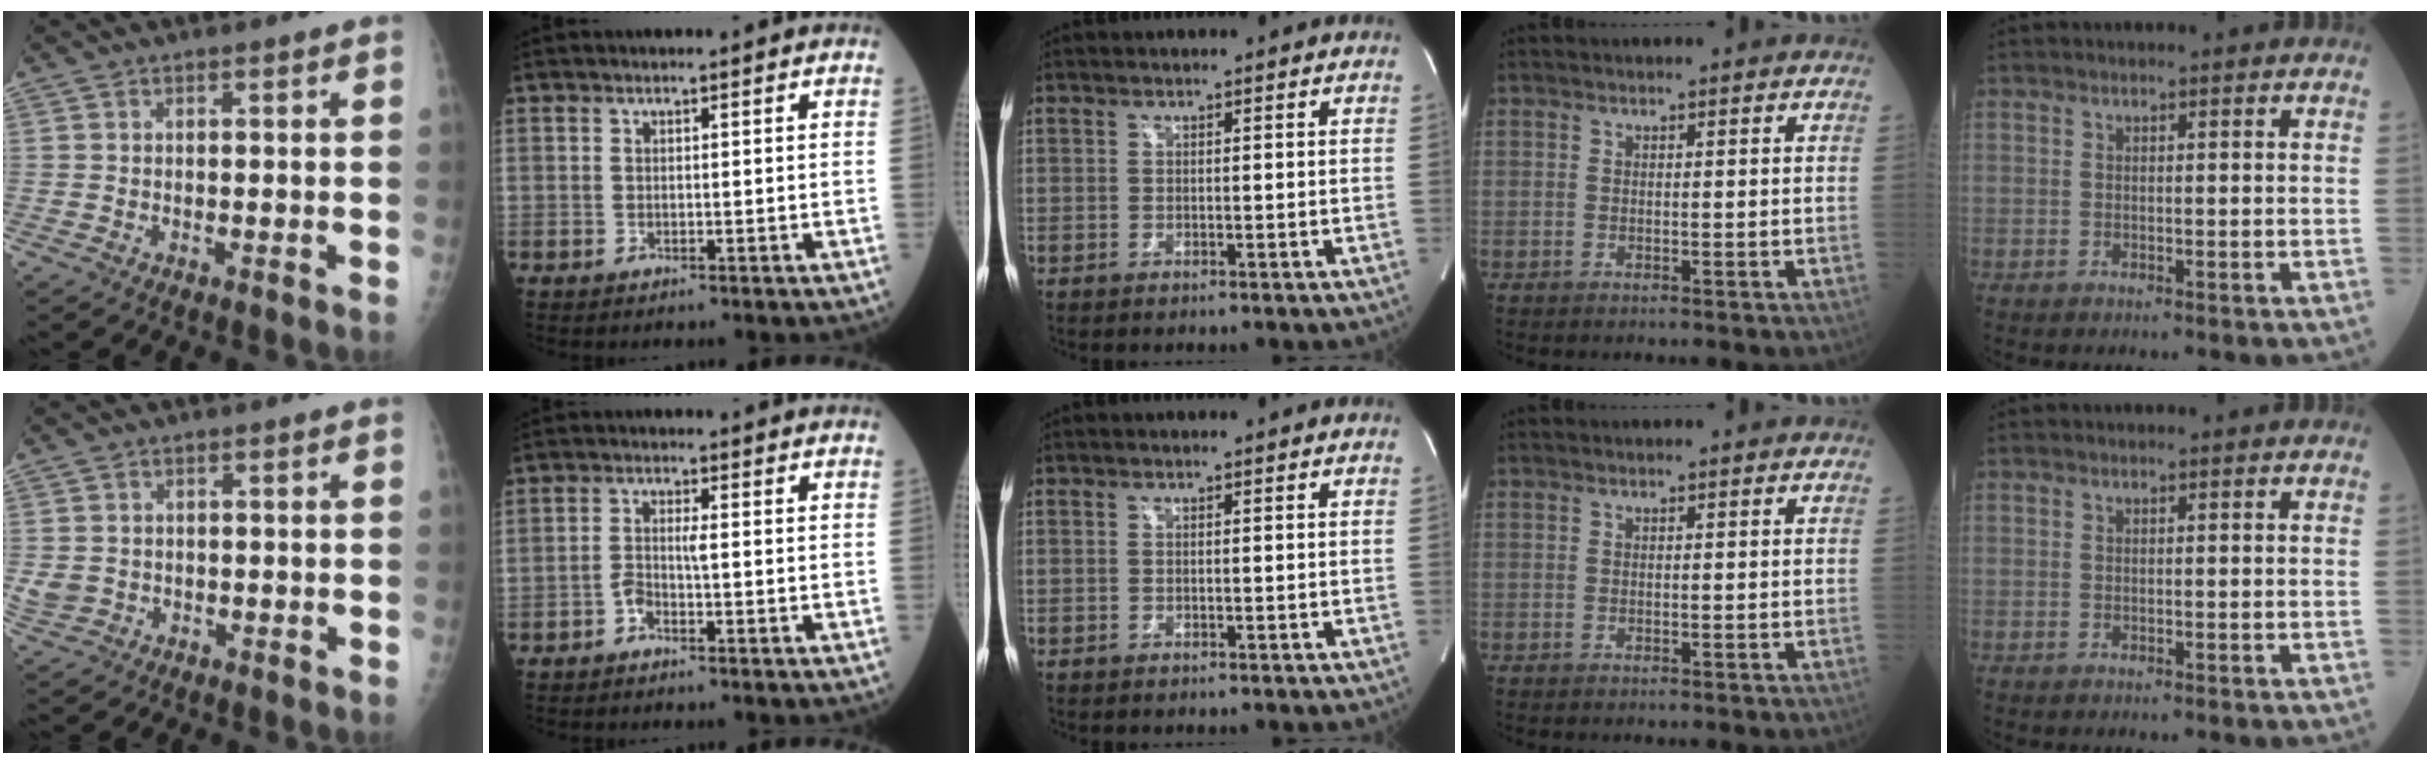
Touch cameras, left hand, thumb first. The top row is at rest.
{"thumb": {"total": 3.2, "force": [-0.6, 2.9, 1.1], "torque": [-0.016, 0.006, -0.003]}, "index": {"total": 2.3, "force": [-1.0, 0.5, 1.9], "torque": [-0.038, 0.006, -0.019]}}